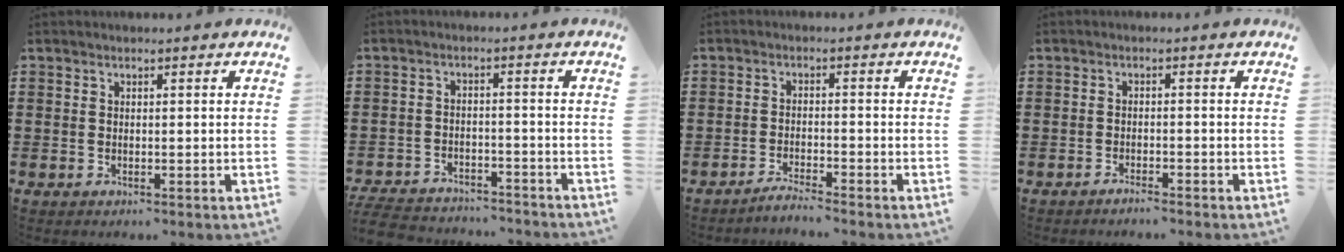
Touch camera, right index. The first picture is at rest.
{"total": 5.2, "force": [-5.1, 0.6, 0.9], "torque": [-0.033, -0.003, -0.106]}
{"total": 2.5, "force": [-2.4, -0.4, 0.5], "torque": [-0.009, 0.000, -0.047]}
{"total": 1.5, "force": [-1.4, -0.1, 0.3], "torque": [-0.008, -0.001, -0.027]}